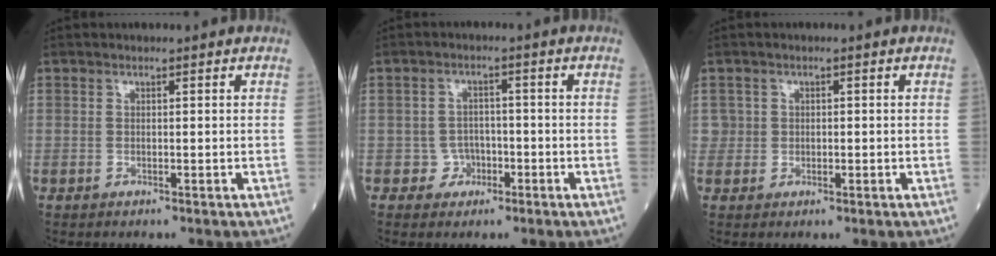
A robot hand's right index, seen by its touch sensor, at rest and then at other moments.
{"total": 3.7, "force": [-1.6, 3.2, 0.7], "torque": [-0.005, 0.013, -0.023]}
{"total": 2.9, "force": [0.1, 2.8, 0.7], "torque": [-0.017, 0.015, 0.010]}